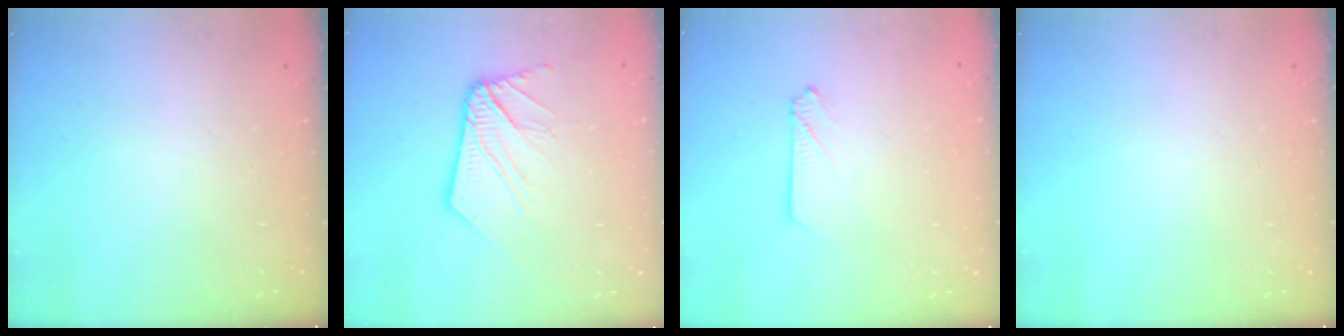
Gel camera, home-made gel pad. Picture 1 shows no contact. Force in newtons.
{"total": 12.3, "press": 12.2, "slide": 1.5}
{"total": 2.7, "press": 2.7, "slide": 0.3}
{"total": 0.0}